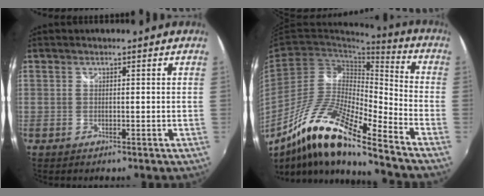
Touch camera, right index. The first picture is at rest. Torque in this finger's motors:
{"motor_torque": [1.11, -1.03, 0.63, 0.18]}